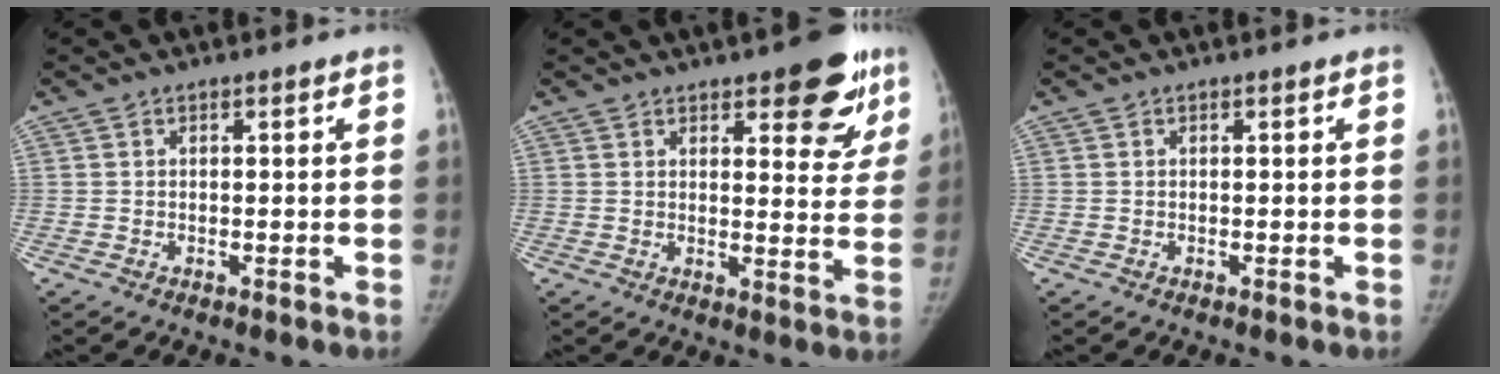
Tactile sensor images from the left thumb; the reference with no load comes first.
{"total": 12.0, "force": [7.2, 4.7, 8.4], "torque": [-0.054, -0.034, 0.089]}
{"total": 0.0}